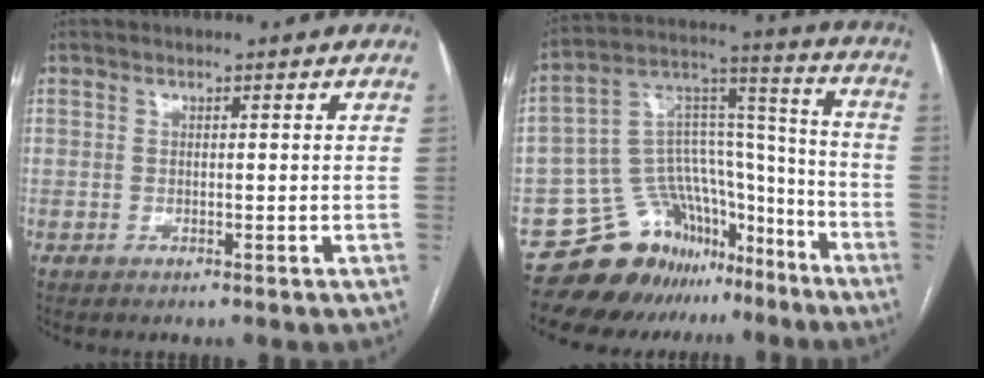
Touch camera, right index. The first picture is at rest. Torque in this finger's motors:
{"motor_torque": [-0.32, -0.40, -0.82, -0.21]}